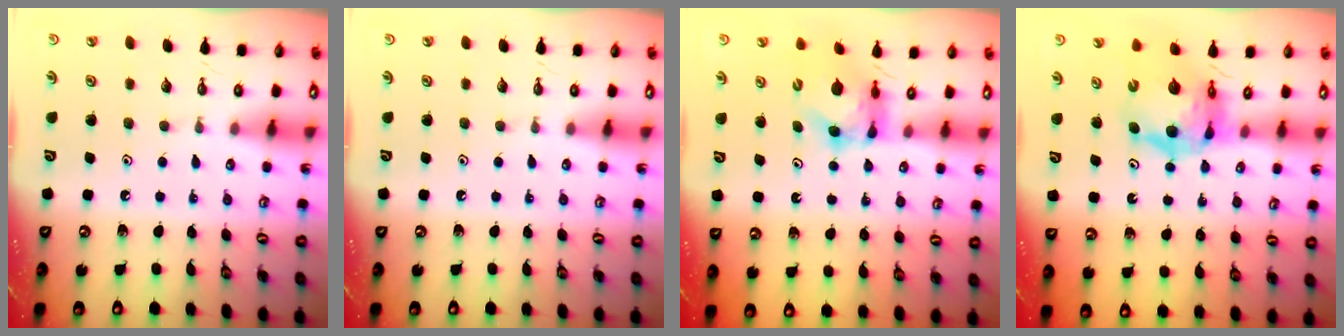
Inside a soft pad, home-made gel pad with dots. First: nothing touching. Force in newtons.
{"total": 0.0}
{"total": 5.5, "press": 5.5, "slide": 0.6}
{"total": 9.9, "press": 9.8, "slide": 1.2}